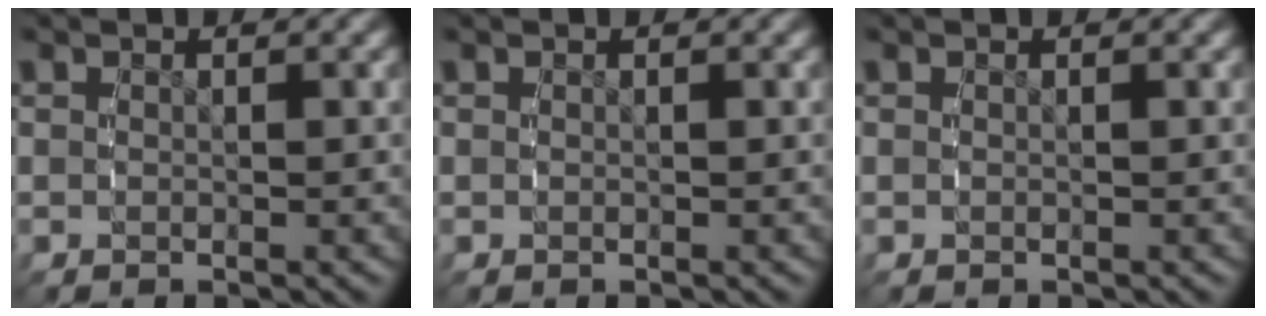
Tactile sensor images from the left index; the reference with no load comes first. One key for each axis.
{"total": 0.0}
{"total": 0.0}